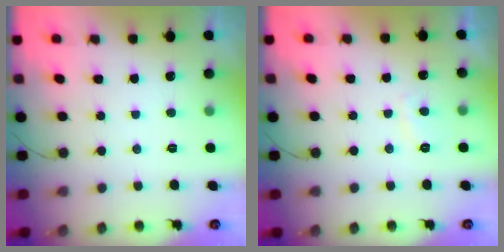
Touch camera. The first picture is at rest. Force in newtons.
{"total": 2.5, "press": 2.4, "slide": 0.8}